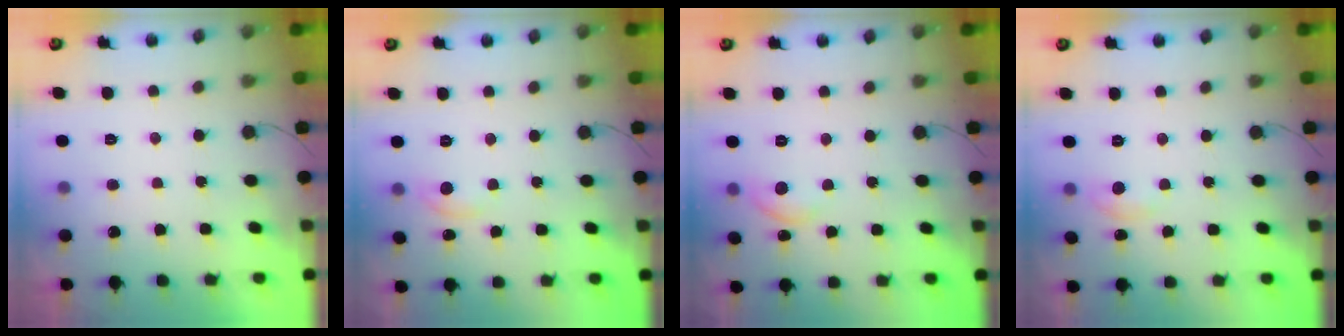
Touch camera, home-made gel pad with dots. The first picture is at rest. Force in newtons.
{"total": 3.1, "press": 3.1, "slide": 0.2}
{"total": 6.2, "press": 6.2, "slide": 0.6}
{"total": 2.7, "press": 2.7, "slide": 0.4}